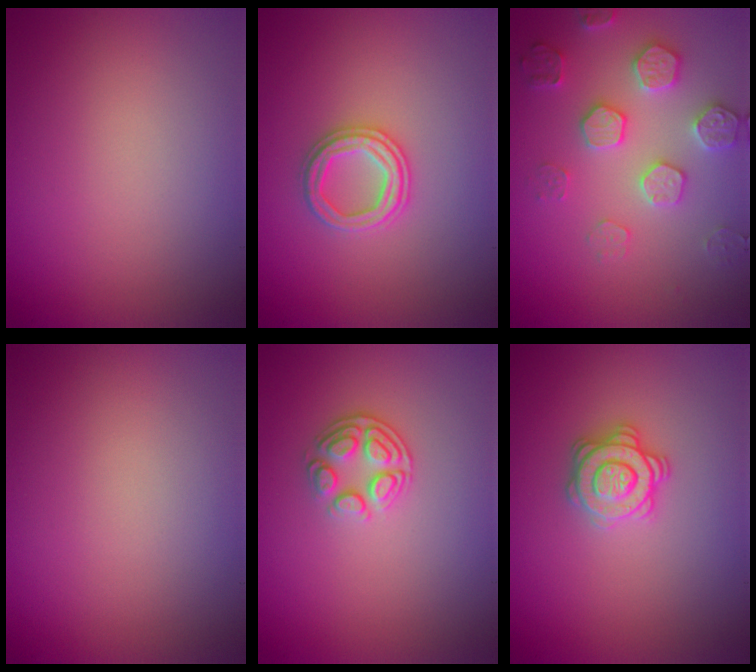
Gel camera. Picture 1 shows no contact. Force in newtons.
{"total": 2.6, "press": 2.6, "slide": 0.5}
{"total": 4.4, "press": 4.3, "slide": 0.9}
{"total": 0.0}
{"total": 2.8, "press": 2.6, "slide": 1.2}
{"total": 2.9, "press": 2.9, "slide": 0.4}